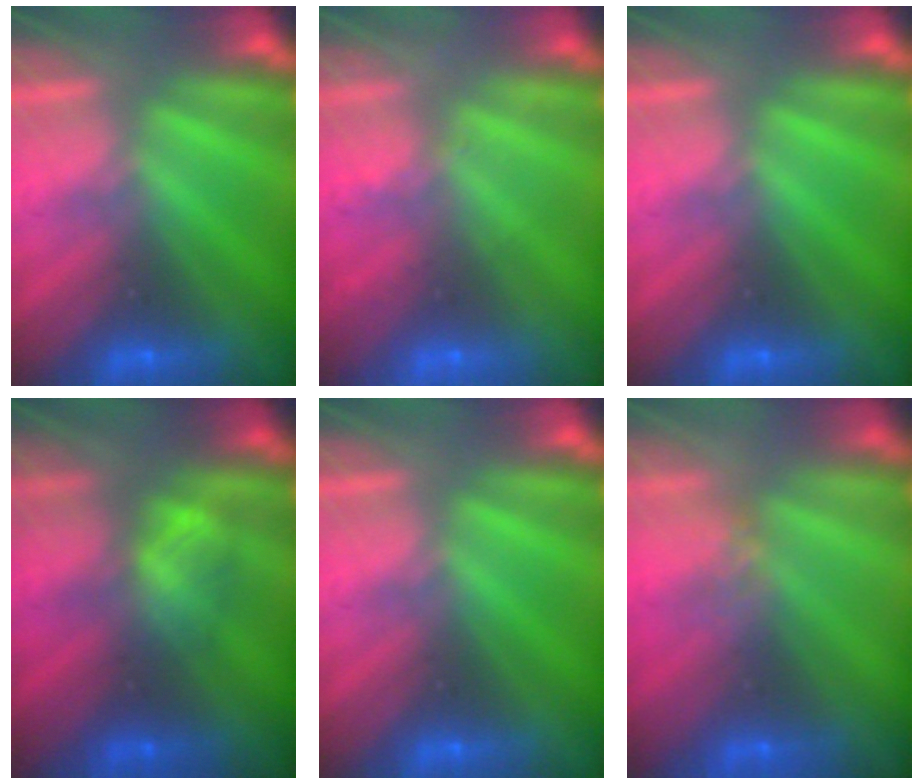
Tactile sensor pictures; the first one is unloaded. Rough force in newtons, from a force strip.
{"total": 2.0}
{"total": 0.0}
{"total": 2.3}
{"total": 0.0}
{"total": 3.8}